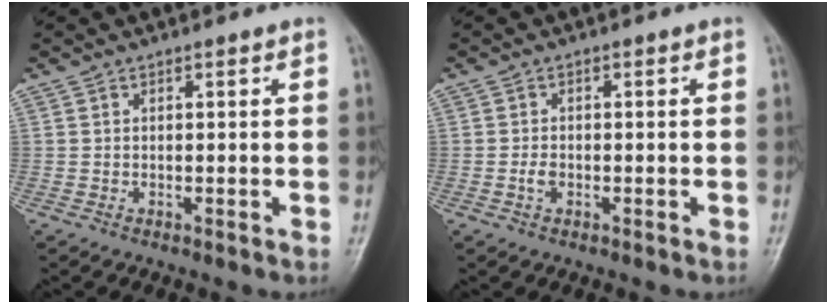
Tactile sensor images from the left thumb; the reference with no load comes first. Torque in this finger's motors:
{"motor_torque": [-0.25, 0.31, 0.17, 0.28, 0.03]}